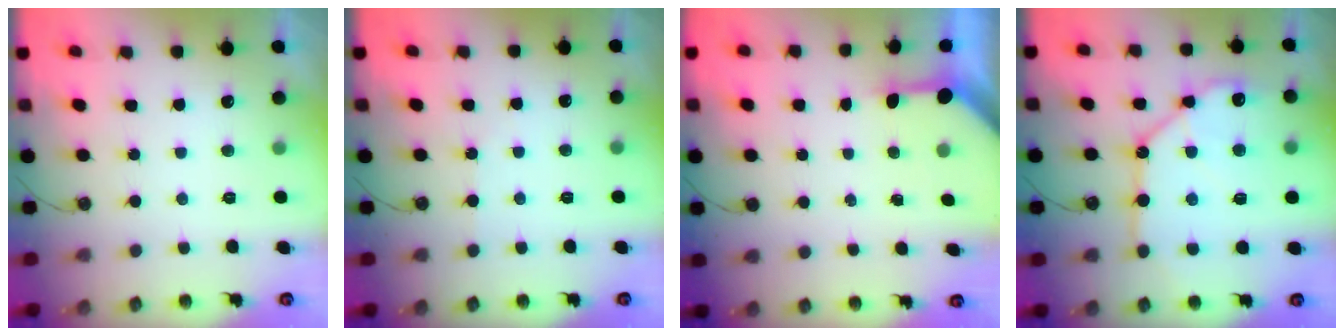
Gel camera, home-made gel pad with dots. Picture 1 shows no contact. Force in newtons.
{"total": 2.3, "press": 2.3, "slide": 0.4}
{"total": 3.2, "press": 3.2, "slide": 0.3}
{"total": 14.9, "press": 14.8, "slide": 1.7}